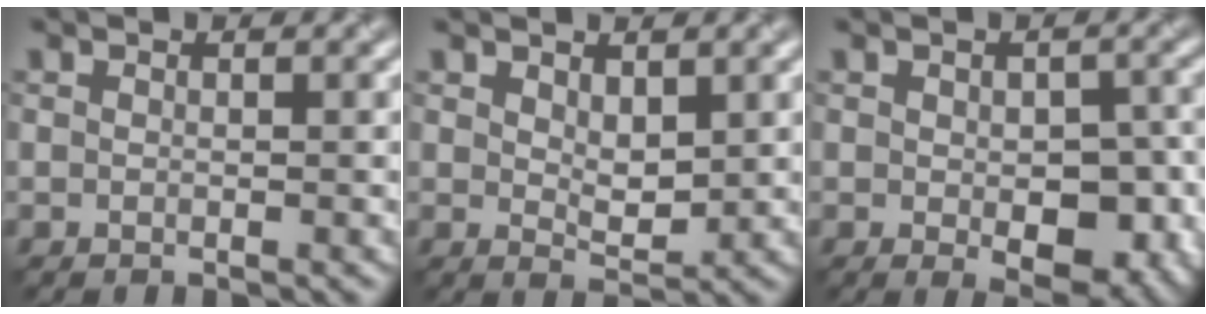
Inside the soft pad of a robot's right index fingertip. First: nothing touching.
{"total": 2.3, "force": [1.0, 1.2, 1.7], "torque": [-0.031, -0.005, 0.022]}
{"total": 6.3, "force": [-1.4, 3.3, 5.1], "torque": [-0.068, -0.015, -0.012]}